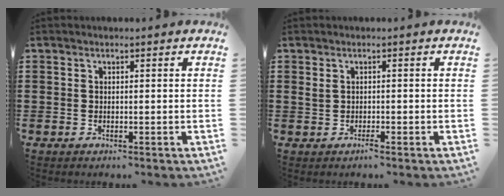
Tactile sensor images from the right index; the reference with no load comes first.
{"total": 1.3, "force": [-0.2, 0.5, 1.2], "torque": [-0.024, 0.000, -0.005]}